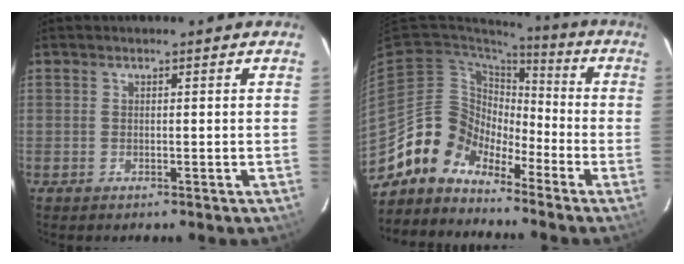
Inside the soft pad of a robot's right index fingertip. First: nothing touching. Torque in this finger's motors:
{"motor_torque": [1.06, -1.08, 0.20, 0.03]}